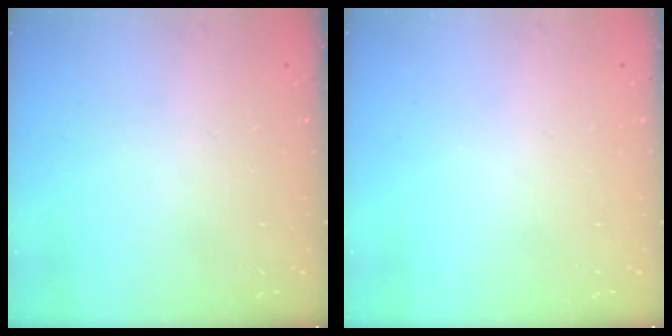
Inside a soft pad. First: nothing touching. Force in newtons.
{"total": 0.0}